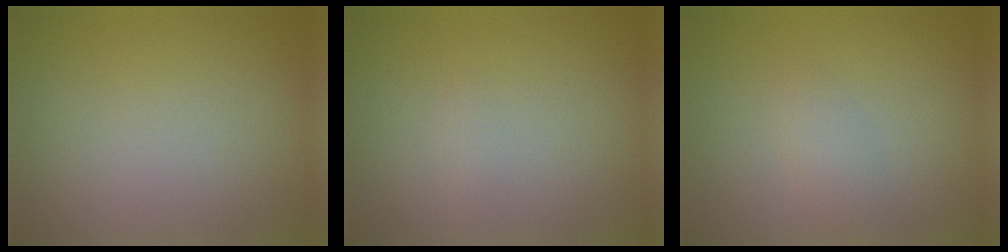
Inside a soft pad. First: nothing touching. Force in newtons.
{"total": 0.5, "press": 0.5, "slide": 0.1}
{"total": 1.6, "press": 1.6, "slide": 0.0}